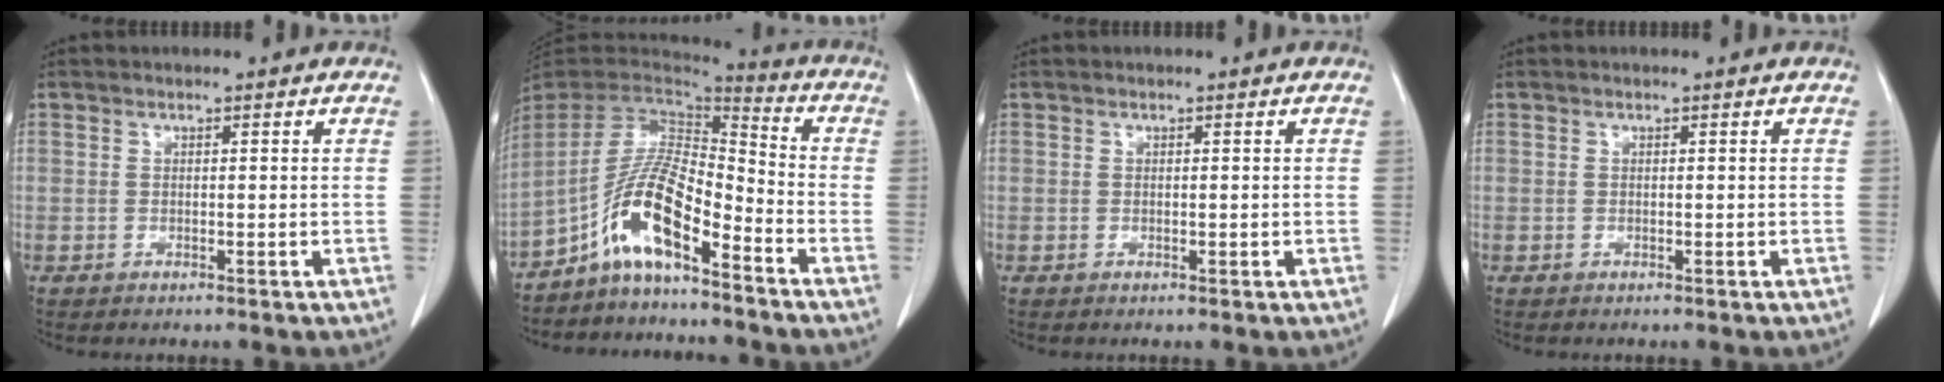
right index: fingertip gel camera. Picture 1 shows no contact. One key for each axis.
{"total": 11.2, "fx": -6.5, "fy": 2.2, "fz": 8.8, "tx": -0.176, "ty": 0.013, "tz": -0.122}
{"total": 0.0}
{"total": 0.0}